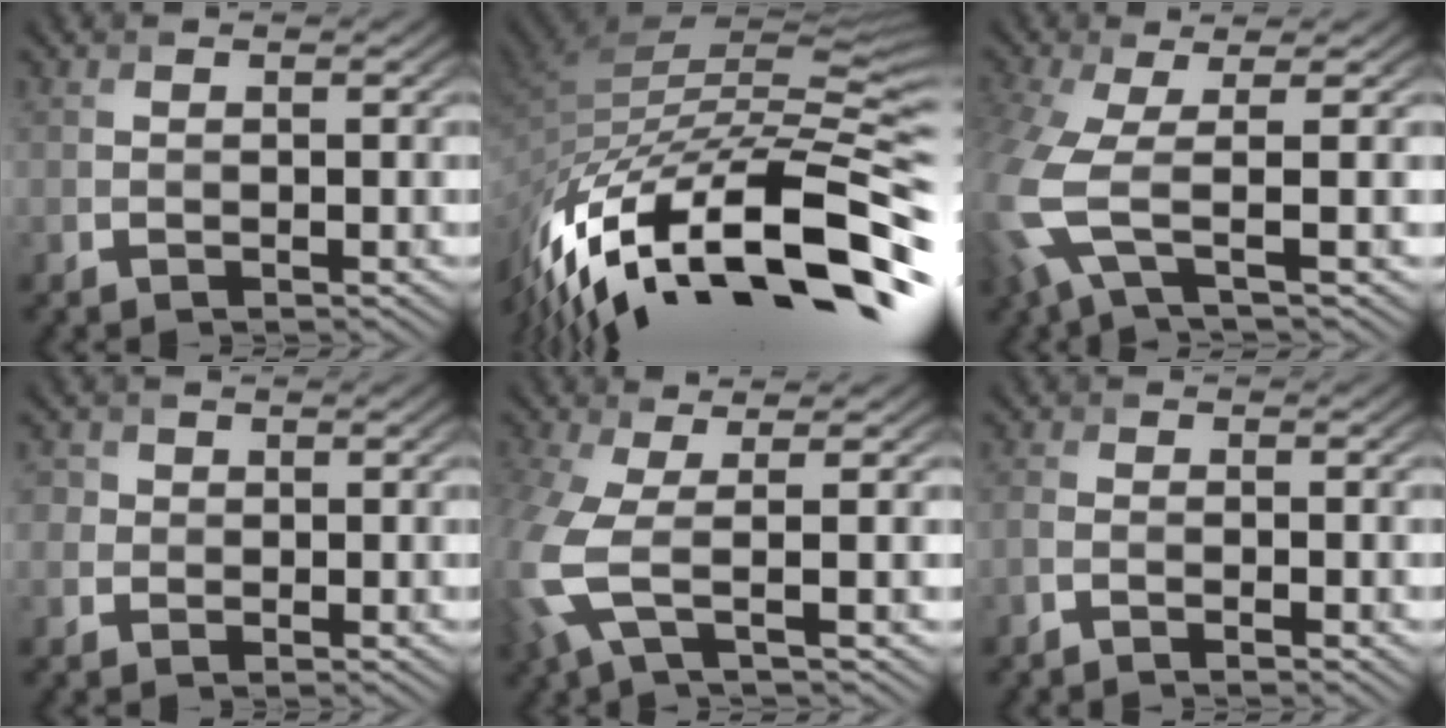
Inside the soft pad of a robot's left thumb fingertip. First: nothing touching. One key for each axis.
{"total": 17.3, "fx": -8.3, "fy": 5.7, "fz": 14.1, "tx": -0.250, "ty": 0.002, "tz": -0.144}
{"total": 7.7, "fx": -1.0, "fy": 2.3, "fz": 7.2, "tx": -0.181, "ty": -0.015, "tz": -0.031}
{"total": 2.0, "fx": 0.4, "fy": 1.9, "fz": 0.4, "tx": -0.008, "ty": -0.002, "tz": -0.001}
{"total": 6.5, "fx": -0.6, "fy": 2.0, "fz": 6.2, "tx": -0.160, "ty": -0.010, "tz": -0.018}
{"total": 2.4, "fx": -1.6, "fy": 0.5, "fz": 1.7, "tx": -0.039, "ty": -0.003, "tz": -0.037}